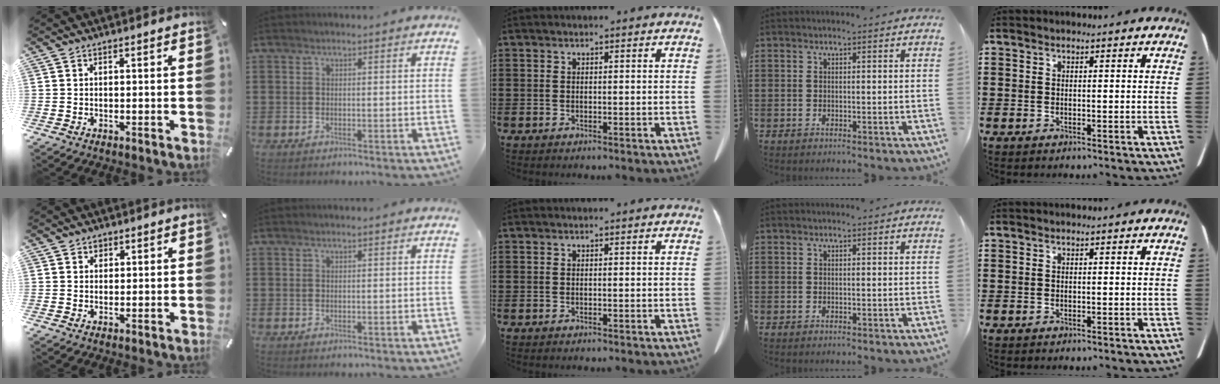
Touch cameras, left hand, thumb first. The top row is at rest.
{"thumb": {"total": 1.4, "force": [0.8, 1.1, 0.1], "torque": [0.013, -0.004, 0.010]}}